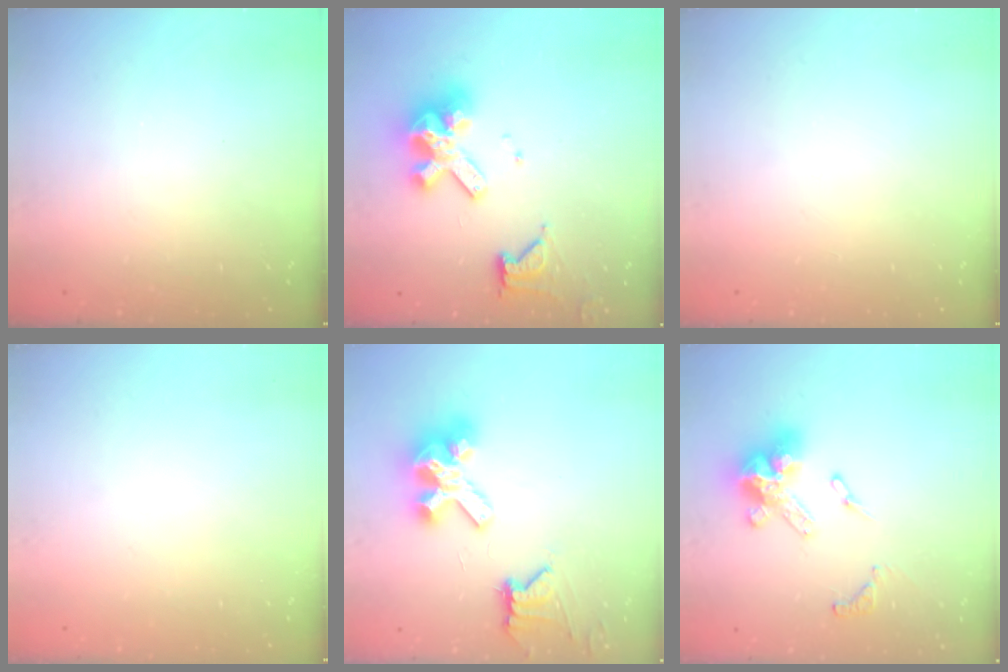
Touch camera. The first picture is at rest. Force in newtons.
{"total": 12.2, "press": 12.1, "slide": 1.3}
{"total": 0.0}
{"total": 0.0}
{"total": 11.8, "press": 11.7, "slide": 1.4}
{"total": 13.7, "press": 13.6, "slide": 1.5}